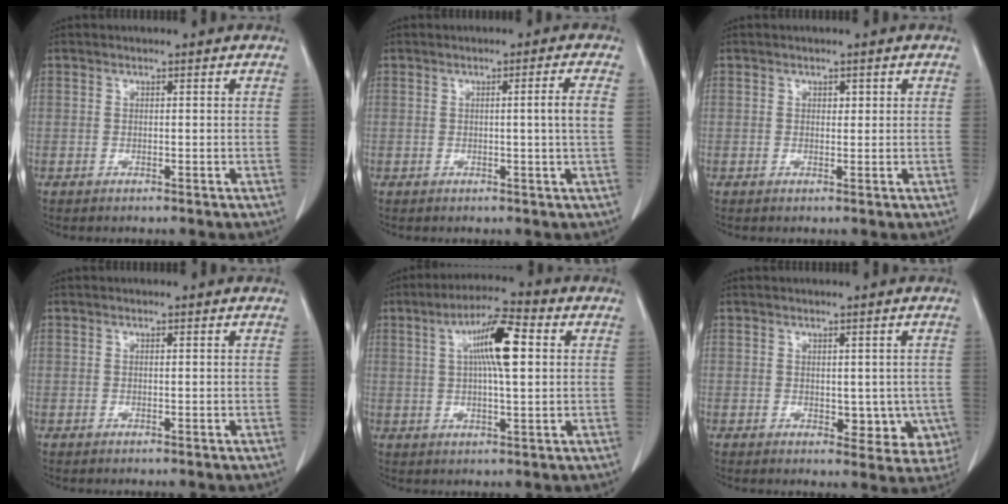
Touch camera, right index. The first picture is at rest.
{"total": 3.1, "force": [0.1, -0.9, 3.0], "torque": [-0.047, -0.003, 0.002]}
{"total": 0.9, "force": [0.4, 0.6, 0.5], "torque": [-0.004, 0.000, 0.004]}
{"total": 0.0}
{"total": 9.8, "force": [2.4, 1.5, 9.3], "torque": [-0.166, 0.016, 0.037]}
{"total": 6.4, "force": [-0.6, 4.0, 5.0], "torque": [-0.032, -0.006, 0.000]}